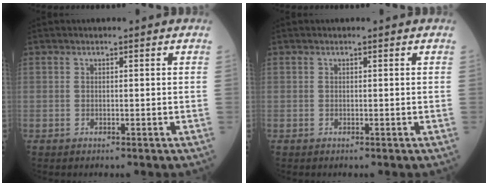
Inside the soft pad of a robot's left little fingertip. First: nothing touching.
{"total": 0.0}